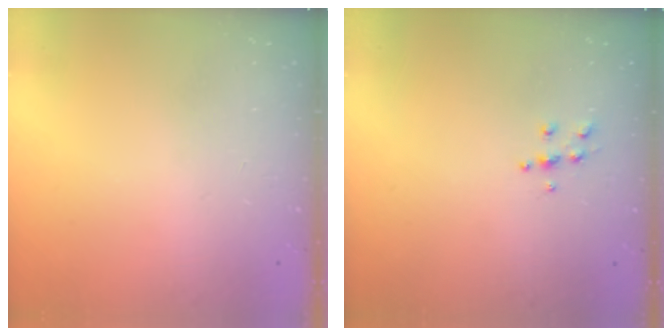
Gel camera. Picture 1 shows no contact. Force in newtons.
{"total": 5.5, "press": 5.4, "slide": 0.6}